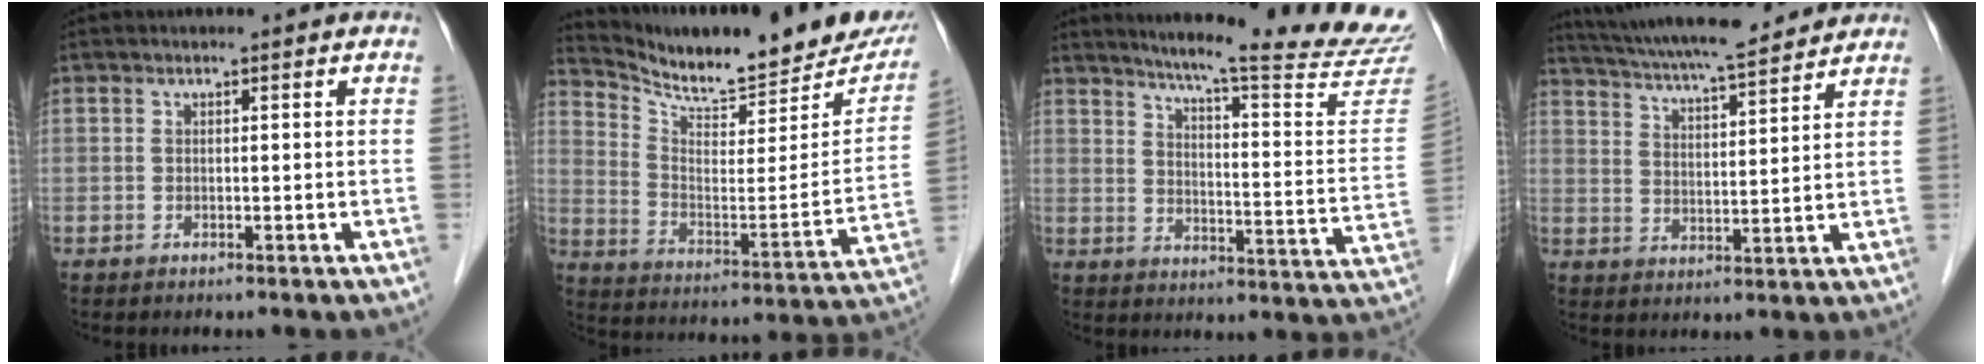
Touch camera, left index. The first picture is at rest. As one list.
[{"total": 22.8, "force": [20.4, 4.1, 9.4], "torque": [-0.151, -0.060, 0.286]}, {"total": 23.8, "force": [21.5, -0.7, 10.0], "torque": [-0.140, -0.102, 0.262]}, {"total": 15.9, "force": [14.2, 1.8, 6.9], "torque": [-0.126, 0.024, 0.224]}]